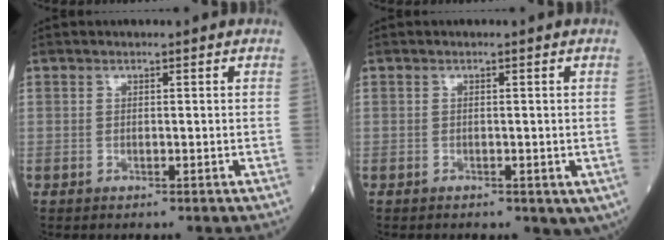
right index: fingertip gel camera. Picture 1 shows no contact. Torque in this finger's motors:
{"motor_torque": [0.22, -0.73, 0.14, 0.01]}